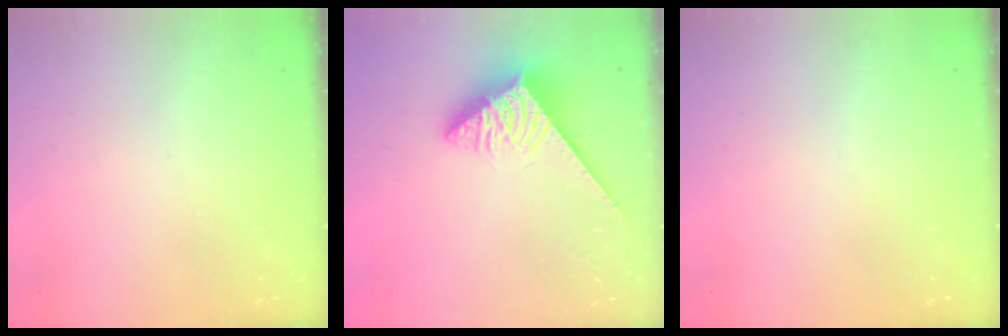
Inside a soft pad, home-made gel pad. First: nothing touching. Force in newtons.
{"total": 3.7, "press": 3.7, "slide": 0.6}
{"total": 0.0}